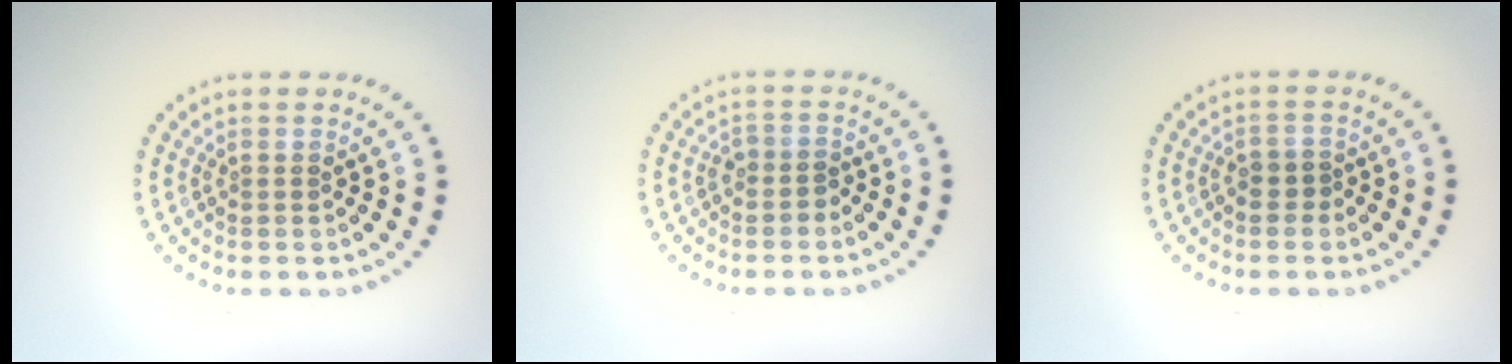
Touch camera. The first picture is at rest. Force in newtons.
{"total": 1.4, "press": 1.2, "slide": 0.8}
{"total": 1.2, "press": 1.0, "slide": 0.6}